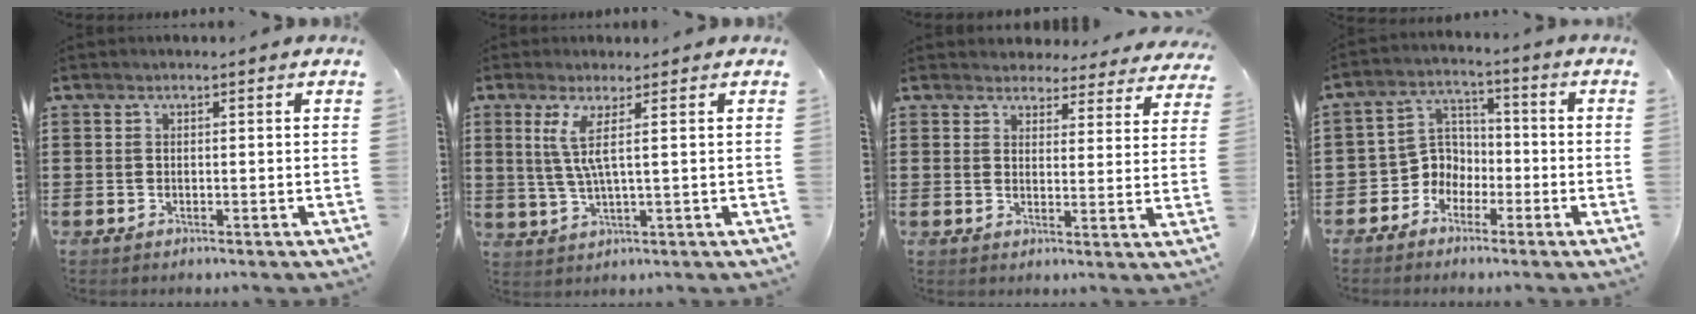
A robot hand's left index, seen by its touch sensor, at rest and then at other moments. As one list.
[{"total": 4.9, "force": [1.4, -0.2, 4.7], "torque": [-0.109, -0.015, 0.018]}, {"total": 3.9, "force": [3.8, 0.8, 0.2], "torque": [-0.014, -0.020, 0.066]}, {"total": 5.3, "force": [-2.6, 4.5, 1.1], "torque": [-0.049, 0.001, -0.059]}]